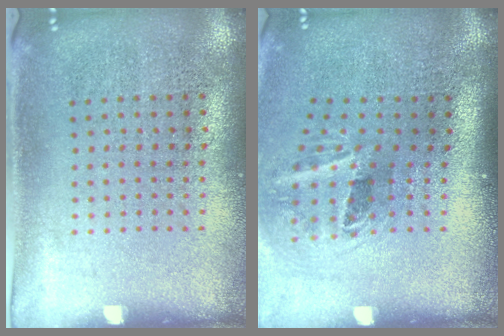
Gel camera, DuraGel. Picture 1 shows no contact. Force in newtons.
{"total": 2.0, "press": 1.2, "slide": 1.6}